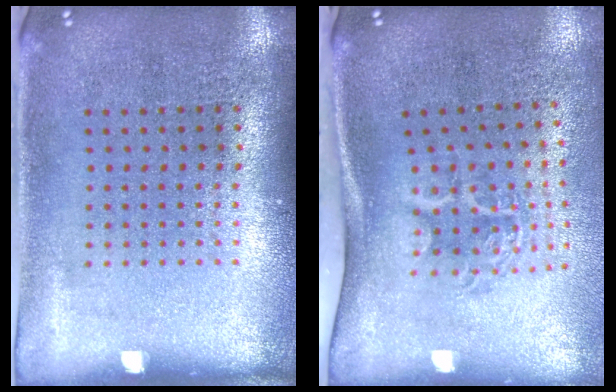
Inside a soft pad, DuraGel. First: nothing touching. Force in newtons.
{"total": 2.0, "press": 1.3, "slide": 1.5}